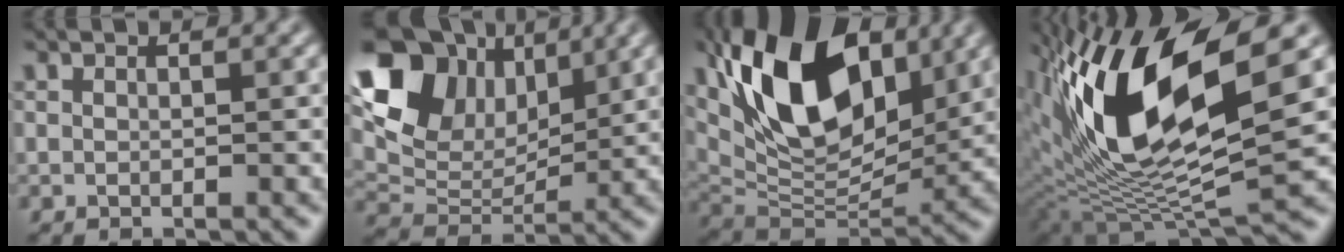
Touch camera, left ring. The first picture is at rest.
{"total": 10.6, "force": [4.6, 7.2, 6.2], "torque": [-0.135, 0.022, 0.087]}
{"total": 13.5, "force": [5.3, 7.3, 10.0], "torque": [-0.184, 0.021, 0.093]}
{"total": 13.1, "force": [3.7, 5.1, 11.4], "torque": [-0.231, 0.008, 0.067]}